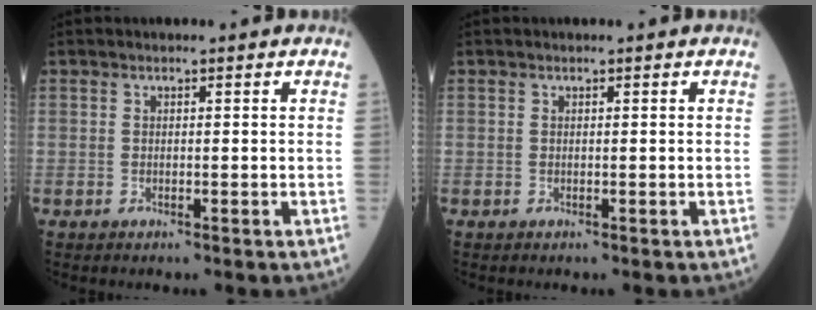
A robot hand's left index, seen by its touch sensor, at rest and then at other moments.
{"total": 0.0}